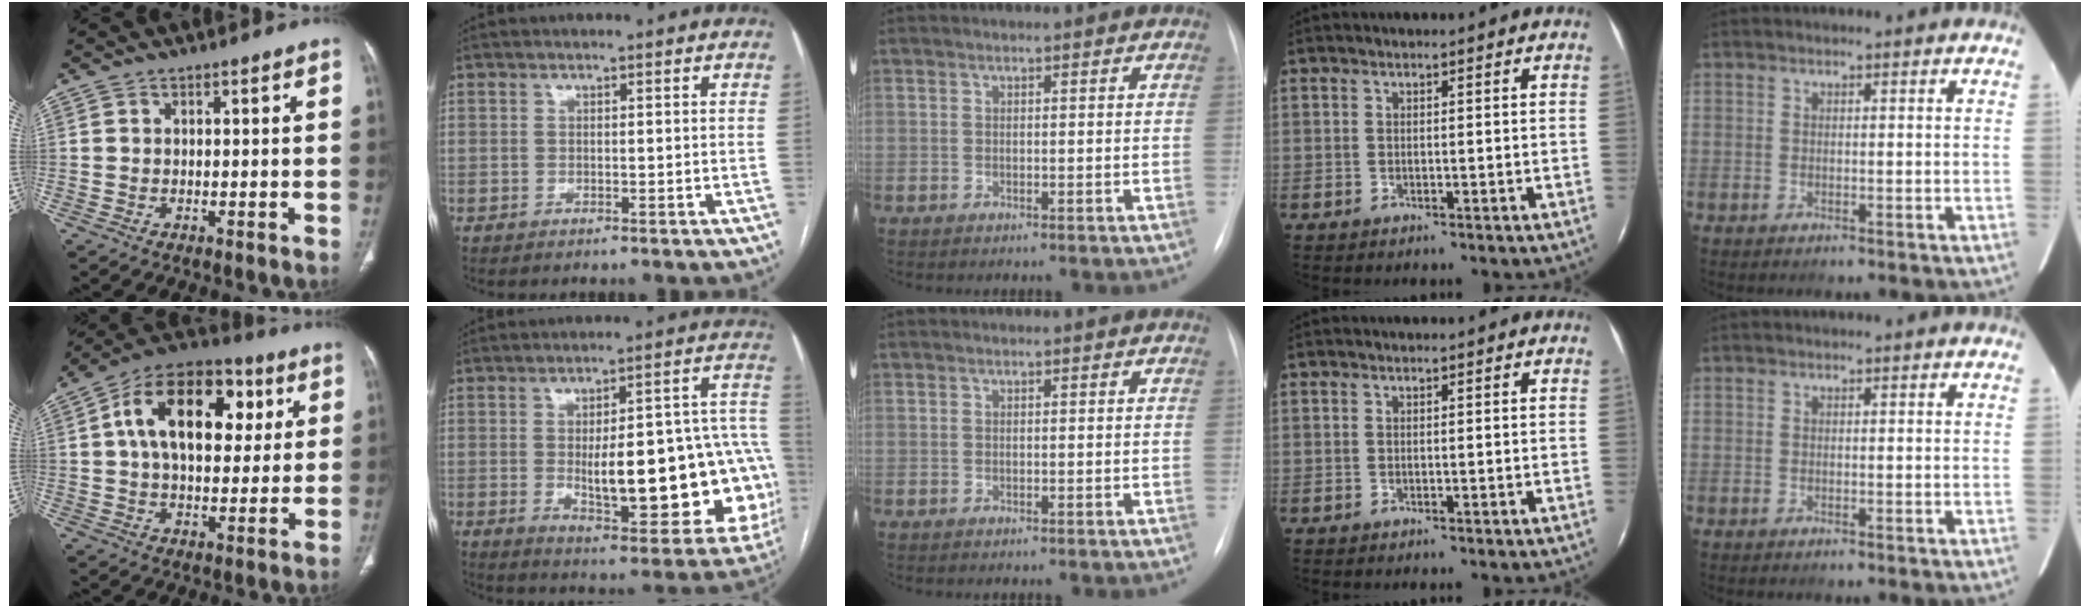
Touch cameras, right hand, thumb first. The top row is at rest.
{"thumb": {"total": 20.3, "force": [5.2, 12.2, 15.4], "torque": [-0.216, 0.012, 0.074]}, "index": {"total": 23.9, "force": [-3.2, 6.9, 22.6], "torque": [-0.222, 0.029, -0.015]}}